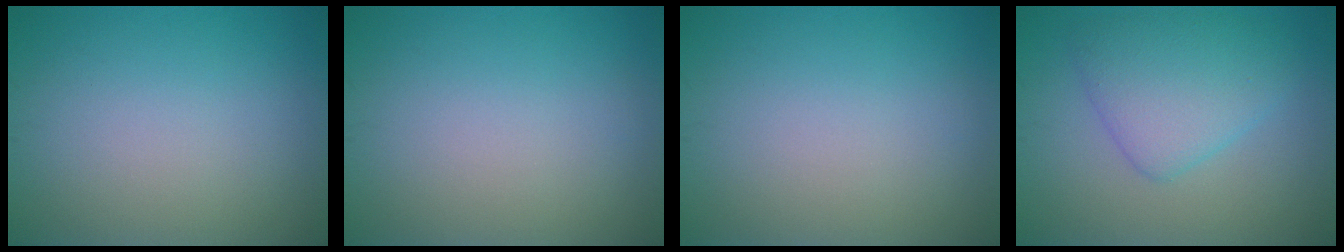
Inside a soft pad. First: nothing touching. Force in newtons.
{"total": 0.0}
{"total": 0.0}
{"total": 4.8, "press": 4.8, "slide": 0.3}